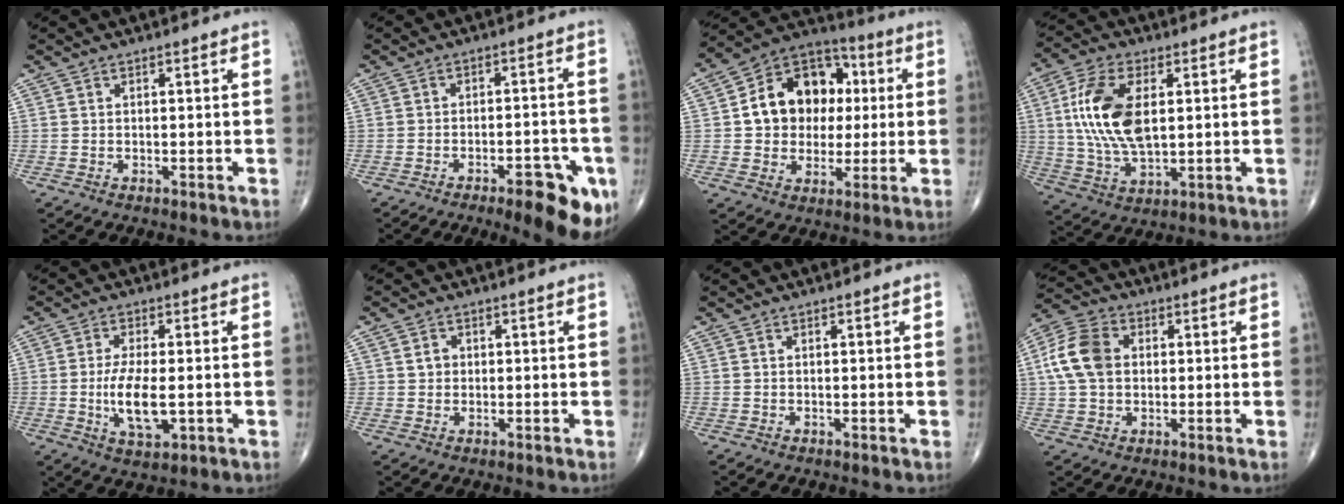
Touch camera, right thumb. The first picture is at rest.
{"total": 12.0, "force": [-6.0, 4.1, 9.5], "torque": [-0.100, 0.023, -0.073]}
{"total": 16.5, "force": [2.1, 13.0, 10.0], "torque": [-0.110, 0.020, 0.030]}
{"total": 14.9, "force": [2.6, 7.6, 12.5], "torque": [-0.250, -0.004, 0.052]}
{"total": 8.6, "force": [-1.2, 3.5, 7.7], "torque": [-0.147, -0.011, -0.018]}
{"total": 2.1, "force": [0.4, 1.9, 0.9], "torque": [-0.003, 0.001, 0.007]}
{"total": 0.0}
{"total": 10.3, "force": [1.3, 7.4, 7.0], "torque": [-0.137, 0.018, 0.019]}